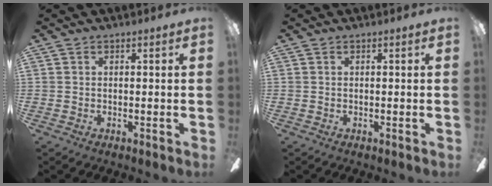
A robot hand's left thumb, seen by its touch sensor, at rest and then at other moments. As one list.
[{"total": 0.0}]